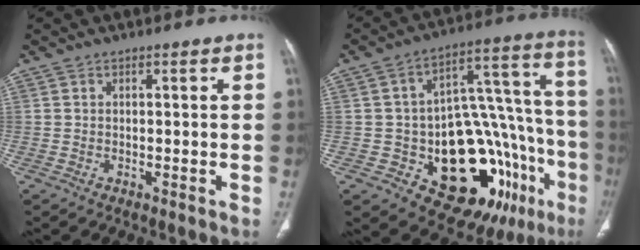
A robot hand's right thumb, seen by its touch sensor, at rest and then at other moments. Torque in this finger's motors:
{"motor_torque": [1.88, 1.00, 1.08, -1.39, 0.03]}